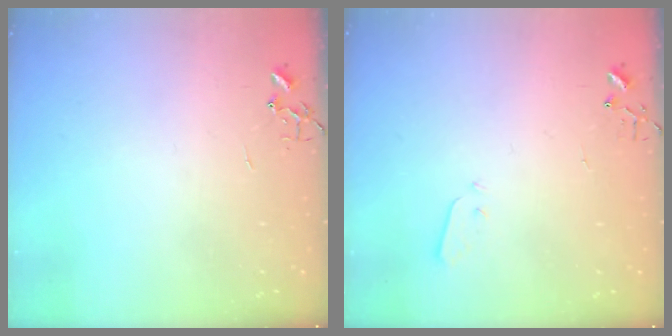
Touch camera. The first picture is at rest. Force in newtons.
{"total": 3.2, "press": 3.1, "slide": 0.7}